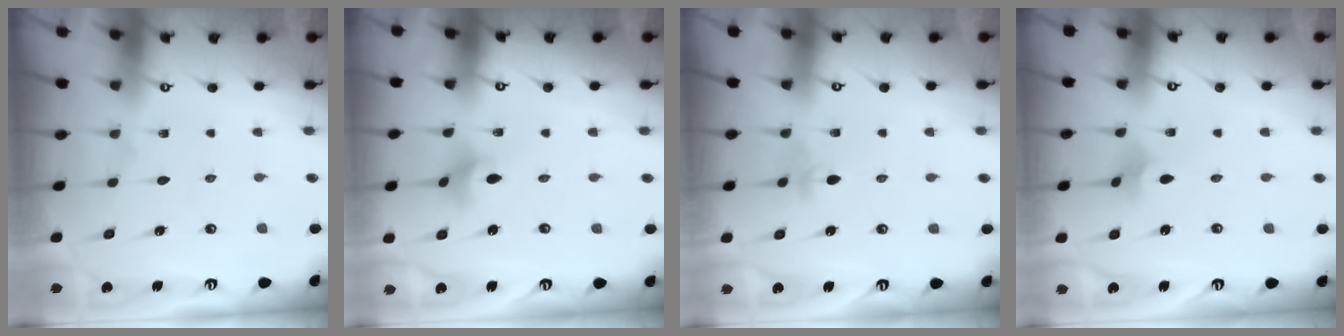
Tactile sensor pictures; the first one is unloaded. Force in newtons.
{"total": 3.0, "press": 3.0, "slide": 0.3}
{"total": 2.8, "press": 2.7, "slide": 0.8}
{"total": 2.1, "press": 2.1, "slide": 0.4}